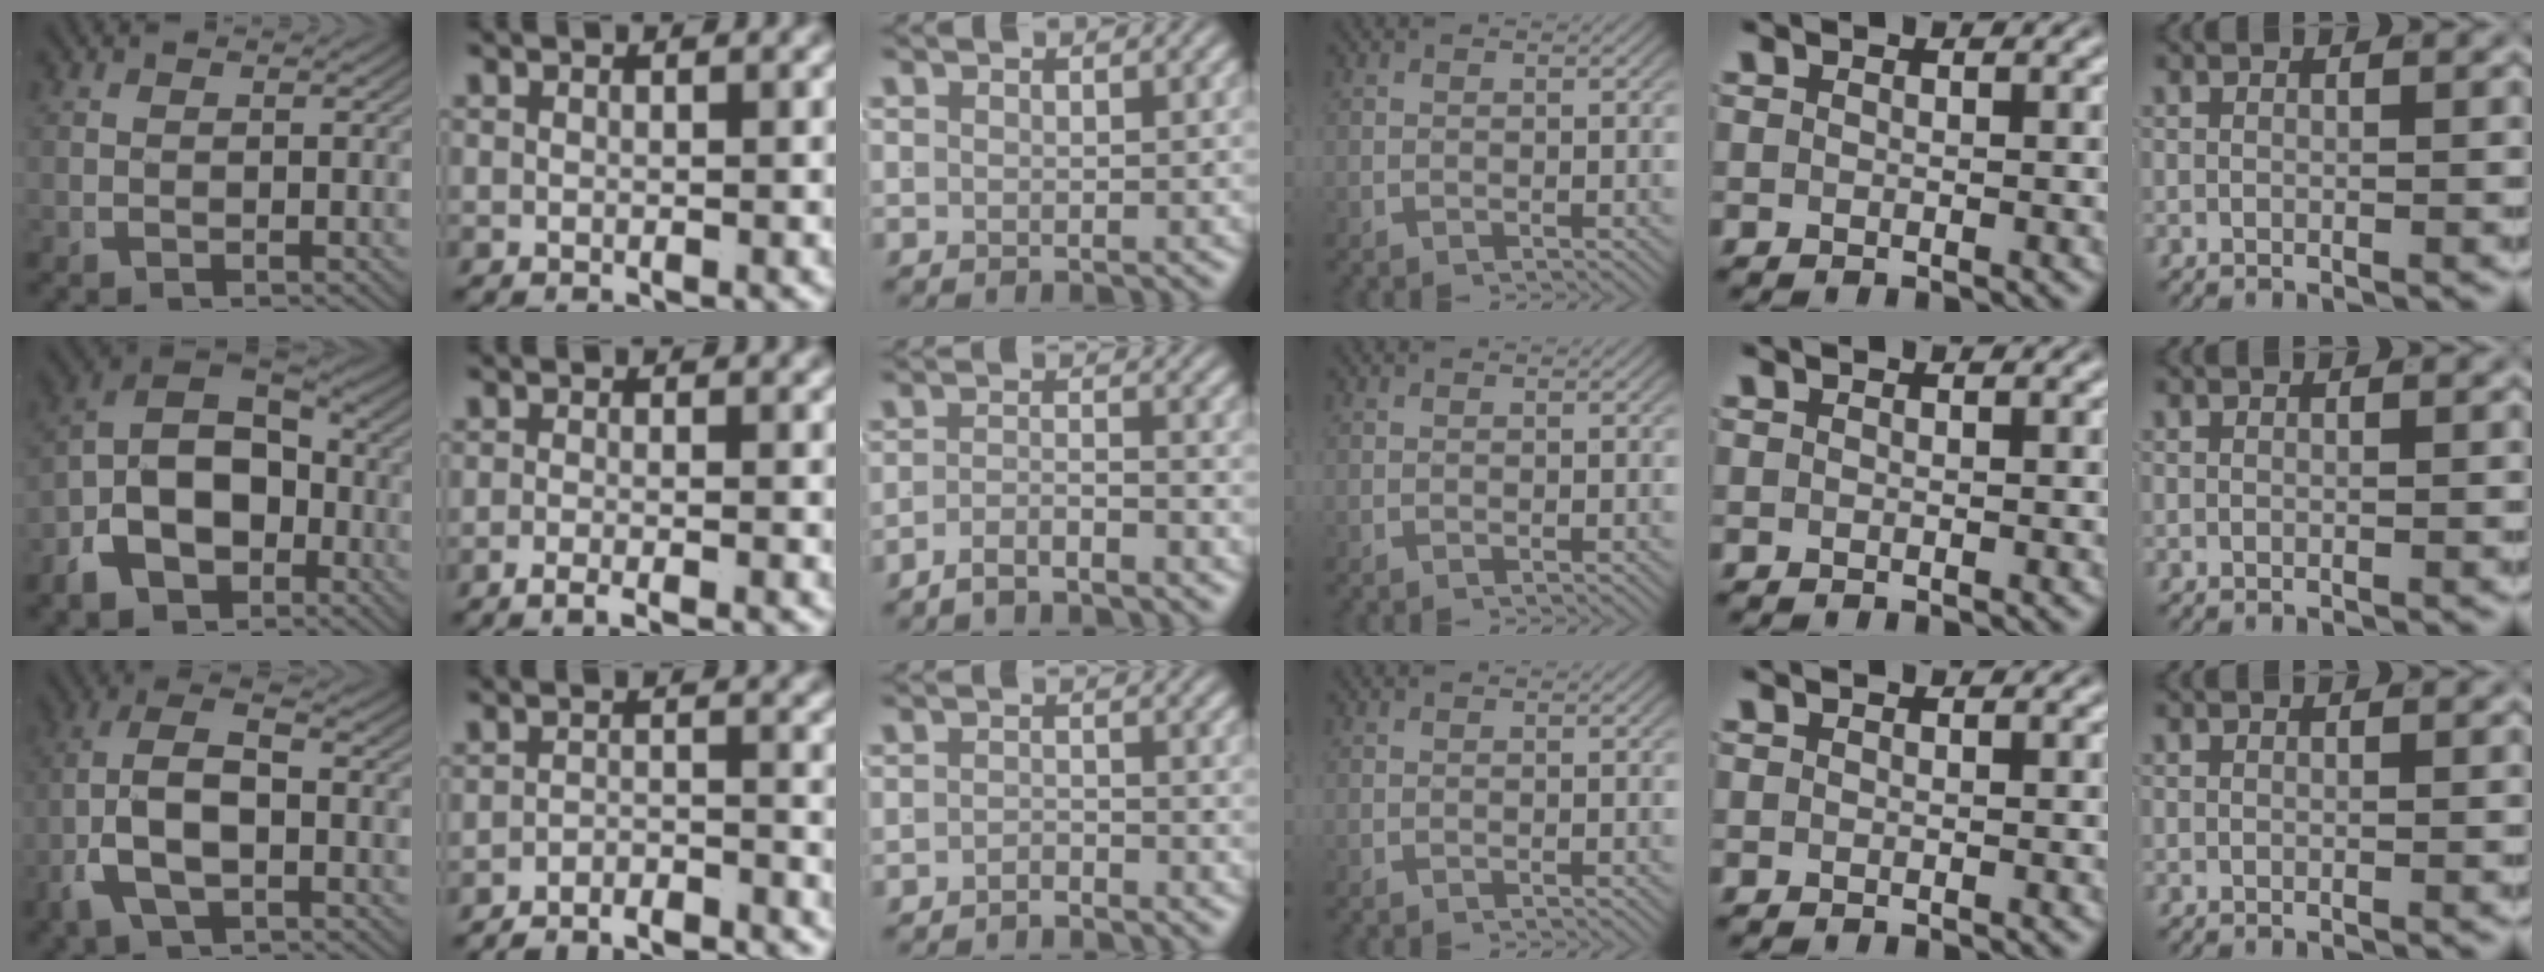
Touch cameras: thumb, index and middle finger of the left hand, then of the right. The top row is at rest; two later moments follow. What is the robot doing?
{"motion": "lift_and_place", "object": "shorts"}